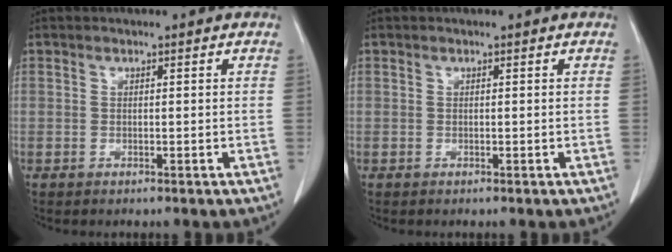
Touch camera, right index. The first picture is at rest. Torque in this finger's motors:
{"motor_torque": [0.00, 0.00, 0.00, 0.00]}